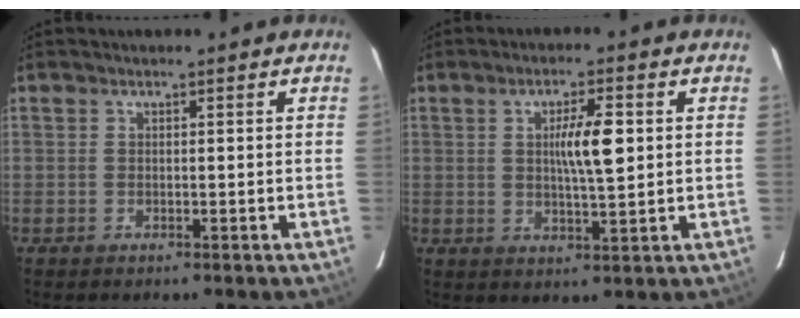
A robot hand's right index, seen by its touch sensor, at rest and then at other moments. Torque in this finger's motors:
{"motor_torque": [0.46, 0.00, 0.23, 0.10]}